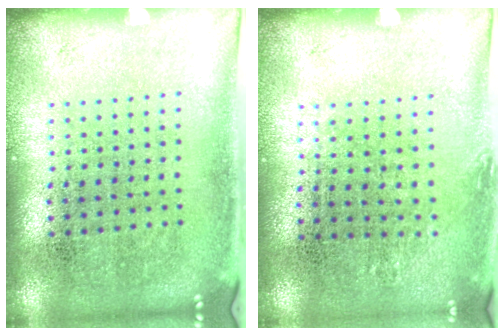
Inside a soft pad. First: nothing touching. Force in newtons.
{"total": 0.7, "press": 0.7, "slide": 0.2}